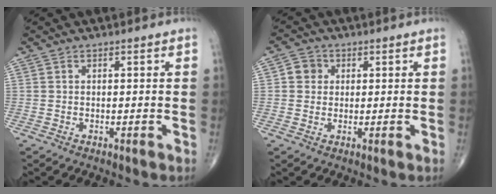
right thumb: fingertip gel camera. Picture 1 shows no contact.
{"total": 3.4, "force": [0.7, 3.1, 1.1], "torque": [0.001, 0.003, 0.006]}